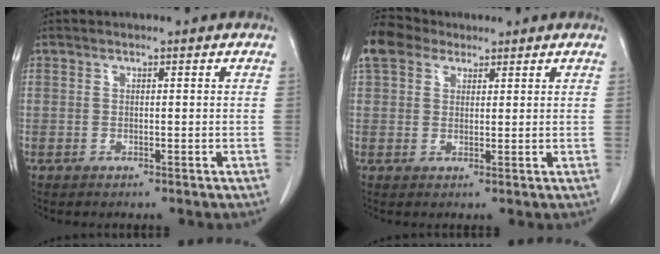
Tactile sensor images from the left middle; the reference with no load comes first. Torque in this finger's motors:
{"motor_torque": [0.11, -0.01, 0.60, 0.15]}